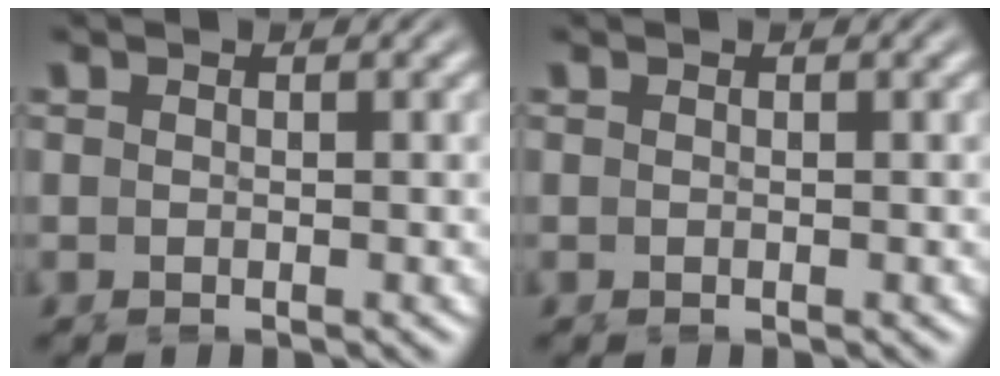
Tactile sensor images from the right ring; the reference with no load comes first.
{"total": 0.0}